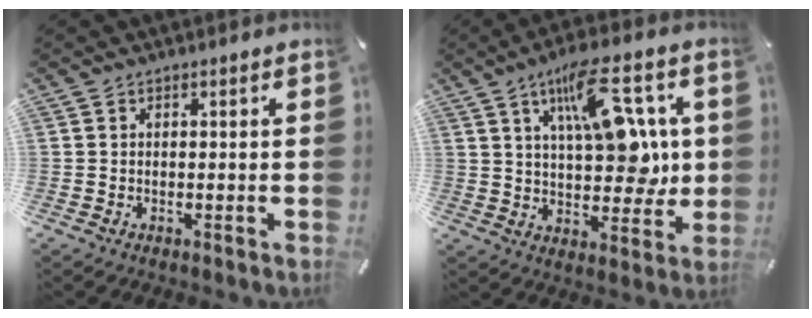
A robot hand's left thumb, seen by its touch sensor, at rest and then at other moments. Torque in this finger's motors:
{"motor_torque": [1.81, 2.23, 1.58, -1.19, 0.18]}